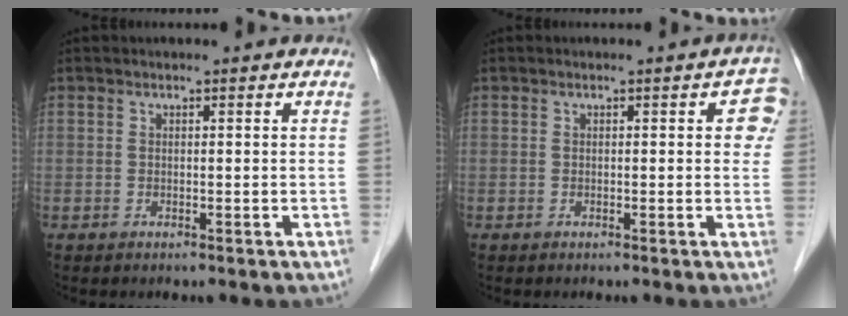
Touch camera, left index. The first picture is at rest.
{"total": 3.7, "force": [1.3, 1.7, 3.1], "torque": [-0.017, 0.005, 0.008]}